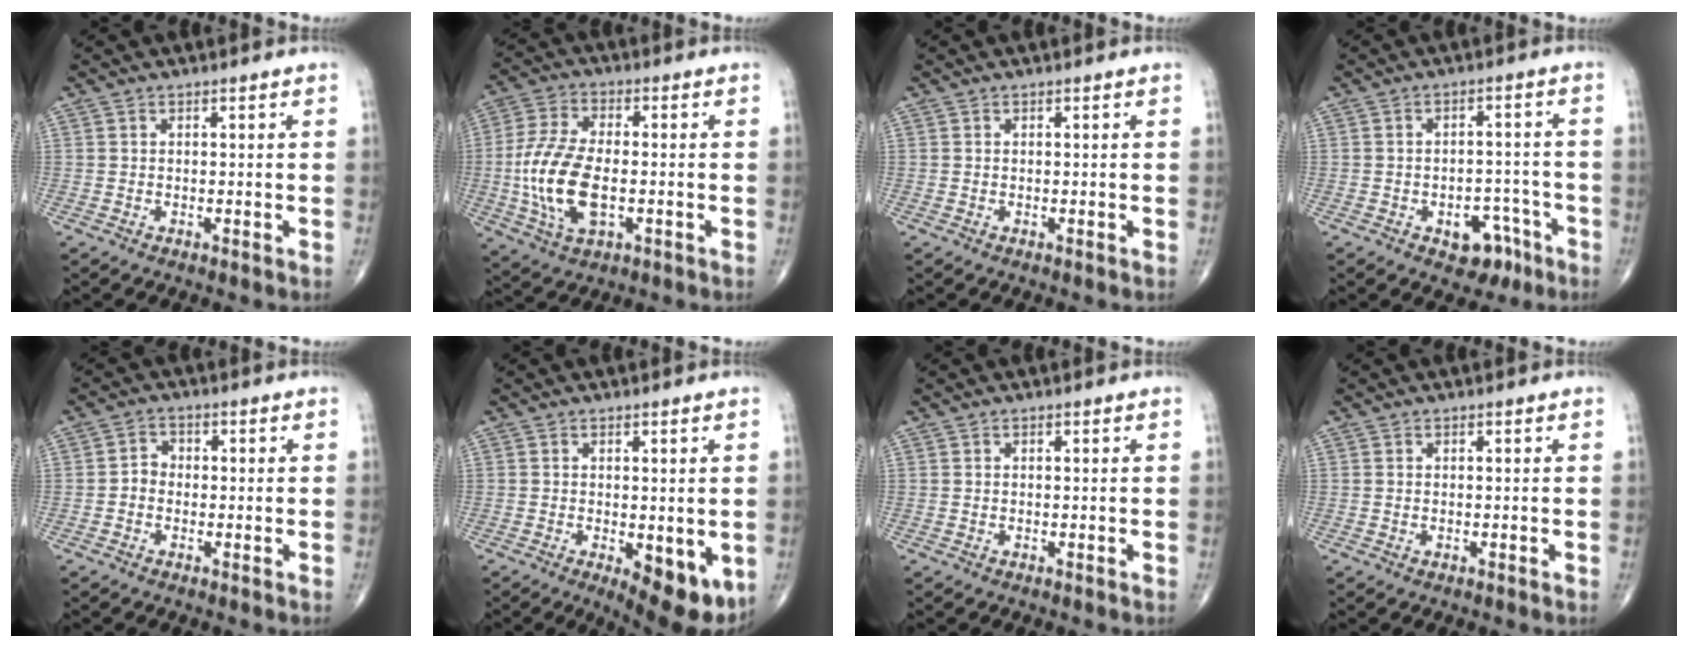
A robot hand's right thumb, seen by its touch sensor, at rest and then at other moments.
{"total": 14.1, "force": [-2.1, 7.1, 12.0], "torque": [-0.255, 0.005, -0.038]}
{"total": 0.0}
{"total": 7.2, "force": [-3.9, 4.5, 4.1], "torque": [-0.022, 0.034, -0.048]}
{"total": 2.8, "force": [-0.7, 2.3, 1.3], "torque": [-0.010, 0.012, -0.021]}
{"total": 10.0, "force": [-2.8, 4.0, 8.7], "torque": [-0.105, -0.021, -0.028]}
{"total": 0.0}
{"total": 0.0}